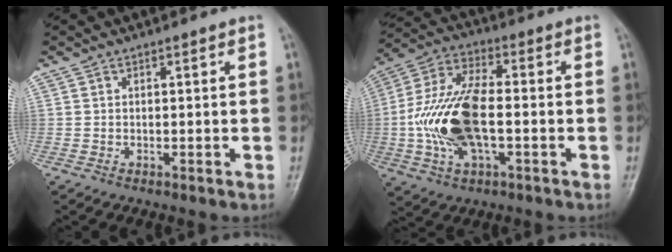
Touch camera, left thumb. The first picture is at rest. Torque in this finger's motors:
{"motor_torque": [2.48, 2.52, 1.55, -0.80, 0.51]}